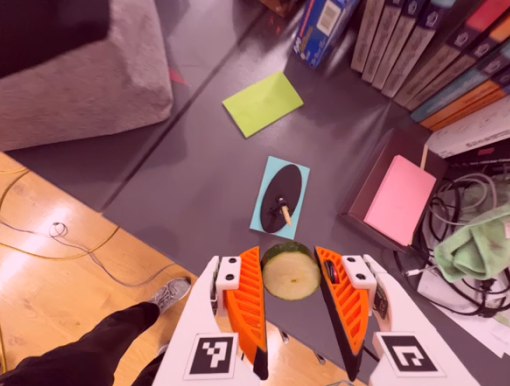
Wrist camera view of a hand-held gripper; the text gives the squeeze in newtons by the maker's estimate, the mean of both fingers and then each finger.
{"total": 8.1, "left": 8.6, "right": 7.7}